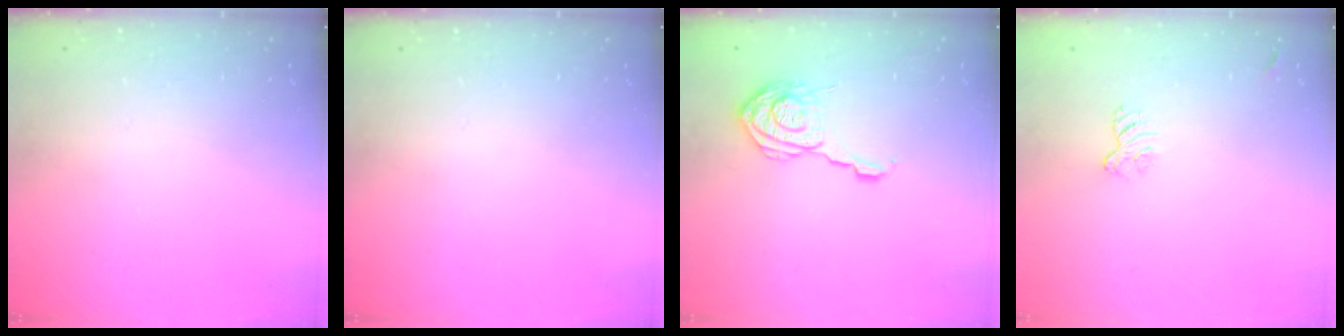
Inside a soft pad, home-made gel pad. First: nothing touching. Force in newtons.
{"total": 0.0}
{"total": 15.7, "press": 15.6, "slide": 0.9}
{"total": 3.4, "press": 3.1, "slide": 1.2}